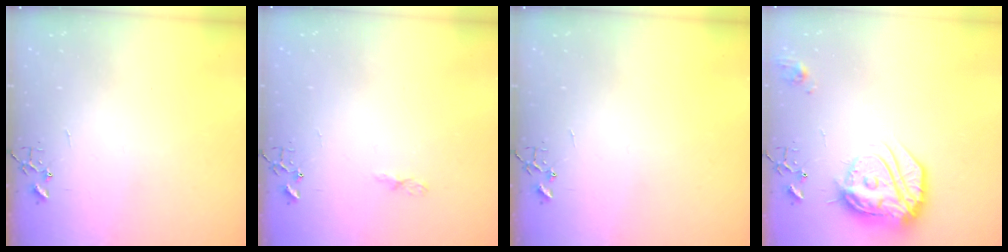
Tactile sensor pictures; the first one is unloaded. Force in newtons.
{"total": 3.4, "press": 3.4, "slide": 0.5}
{"total": 0.0}
{"total": 19.3, "press": 19.2, "slide": 1.7}